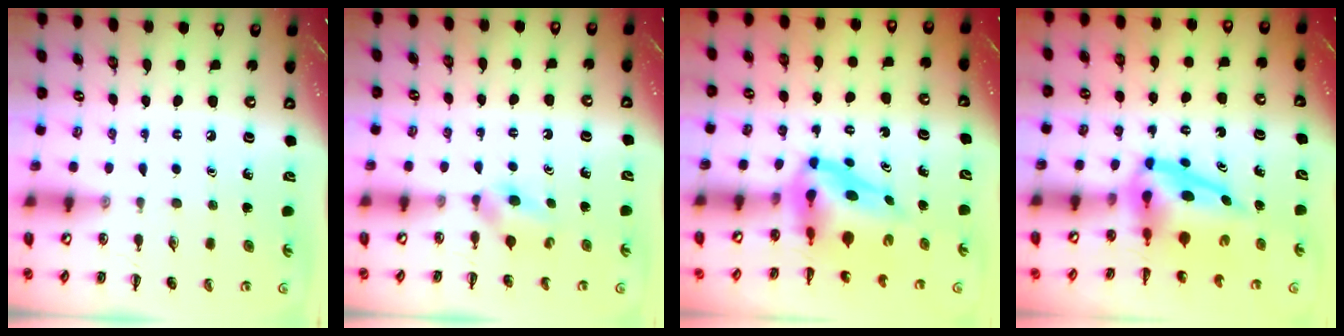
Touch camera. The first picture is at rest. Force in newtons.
{"total": 3.0, "press": 2.7, "slide": 1.3}
{"total": 6.0, "press": 5.9, "slide": 1.4}
{"total": 7.9, "press": 7.5, "slide": 2.3}